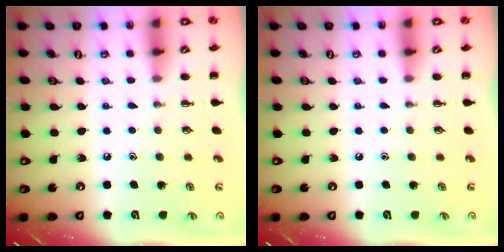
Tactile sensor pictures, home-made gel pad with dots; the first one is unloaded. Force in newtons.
{"total": 0.0}